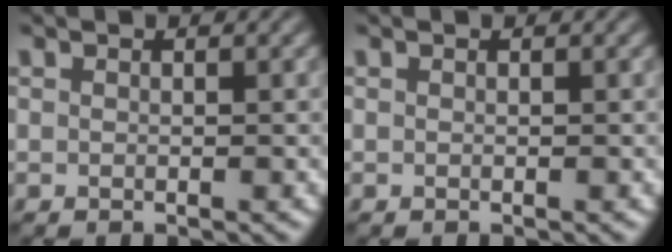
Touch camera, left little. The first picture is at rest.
{"total": 0.0}